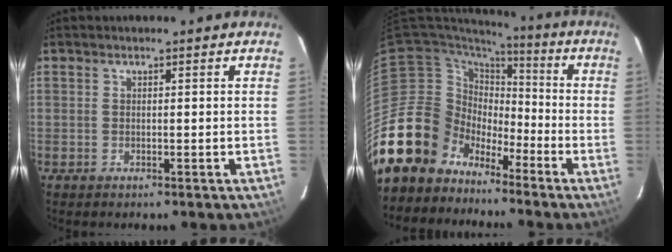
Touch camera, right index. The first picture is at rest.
{"total": 14.9, "force": [-10.0, 10.8, 2.2], "torque": [-0.067, 0.032, -0.178]}